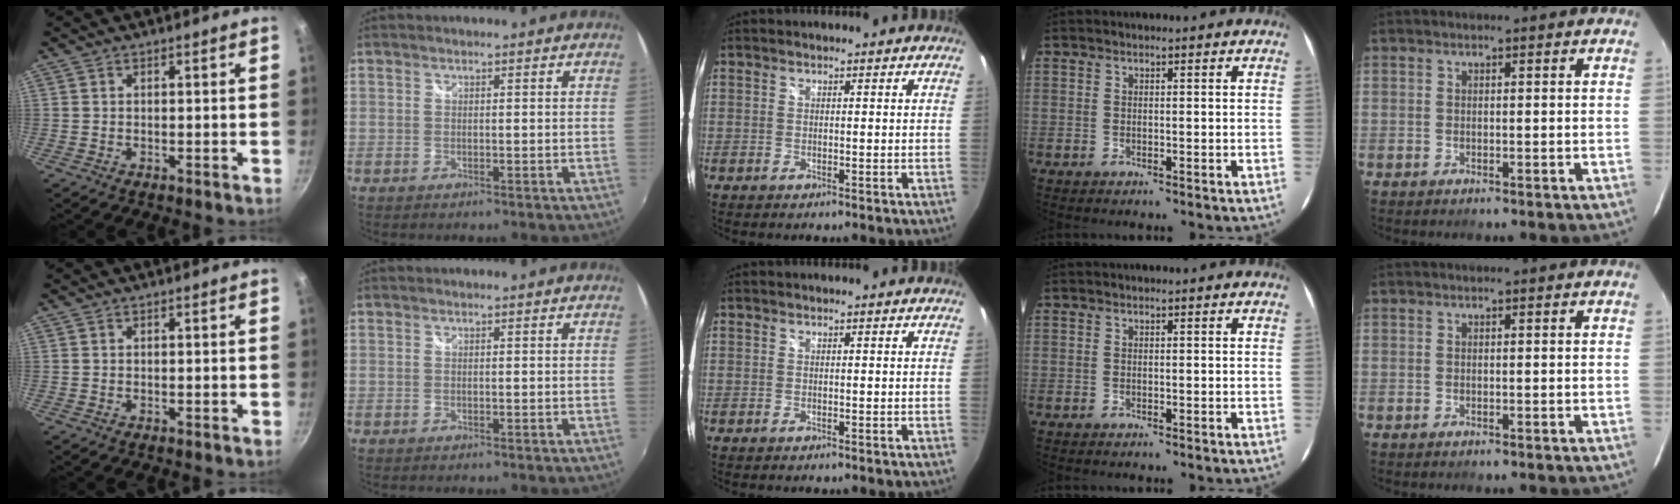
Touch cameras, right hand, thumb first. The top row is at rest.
{}